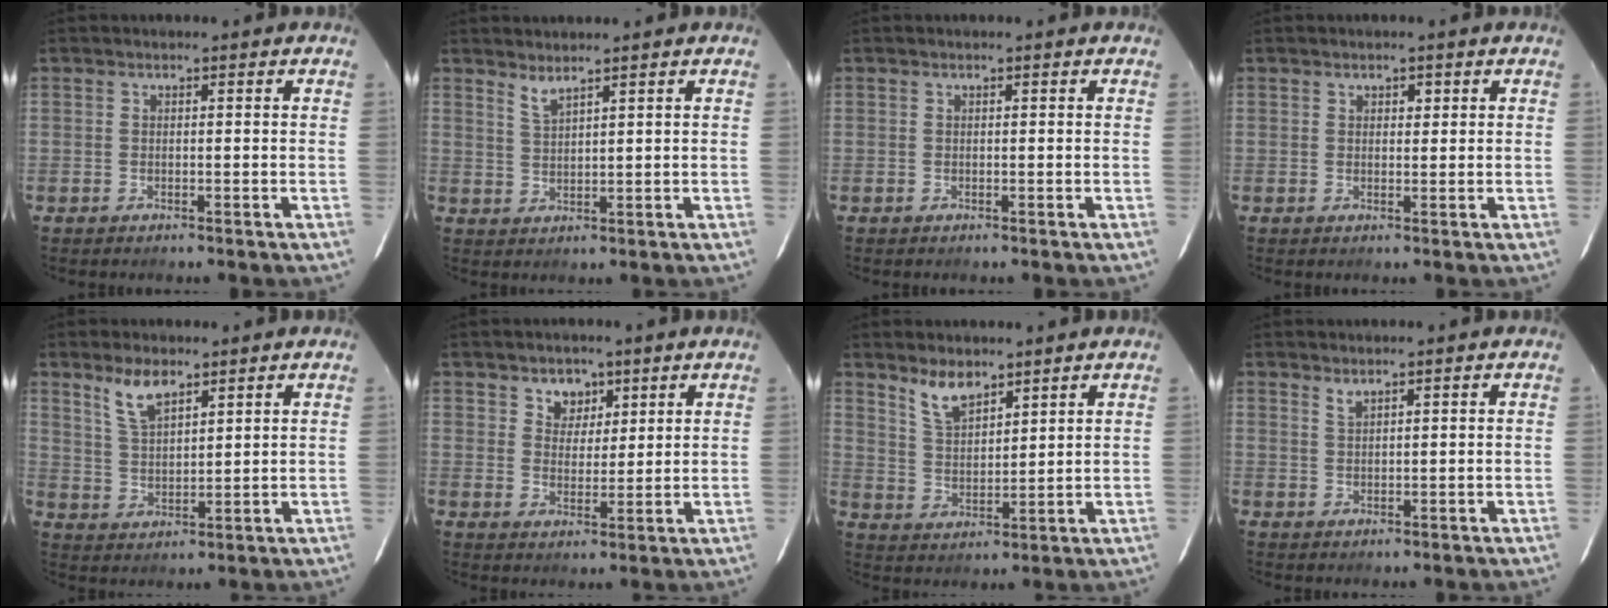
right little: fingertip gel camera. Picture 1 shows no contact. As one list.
[{"total": 2.5, "force": [2.2, -0.1, 1.2], "torque": [-0.025, 0.000, 0.041]}, {"total": 0.0}, {"total": 1.4, "force": [0.7, 1.0, 0.6], "torque": [-0.007, 0.005, 0.012]}, {"total": 6.4, "force": [4.7, 2.4, 3.6], "torque": [-0.068, 0.005, 0.096]}, {"total": 4.7, "force": [2.9, 3.5, 1.2], "torque": [-0.013, 0.003, 0.050]}, {"total": 6.6, "force": [5.3, 2.3, 3.2], "torque": [-0.060, 0.002, 0.105]}, {"total": 1.4, "force": [1.3, 0.2, 0.6], "torque": [-0.013, 0.001, 0.024]}]